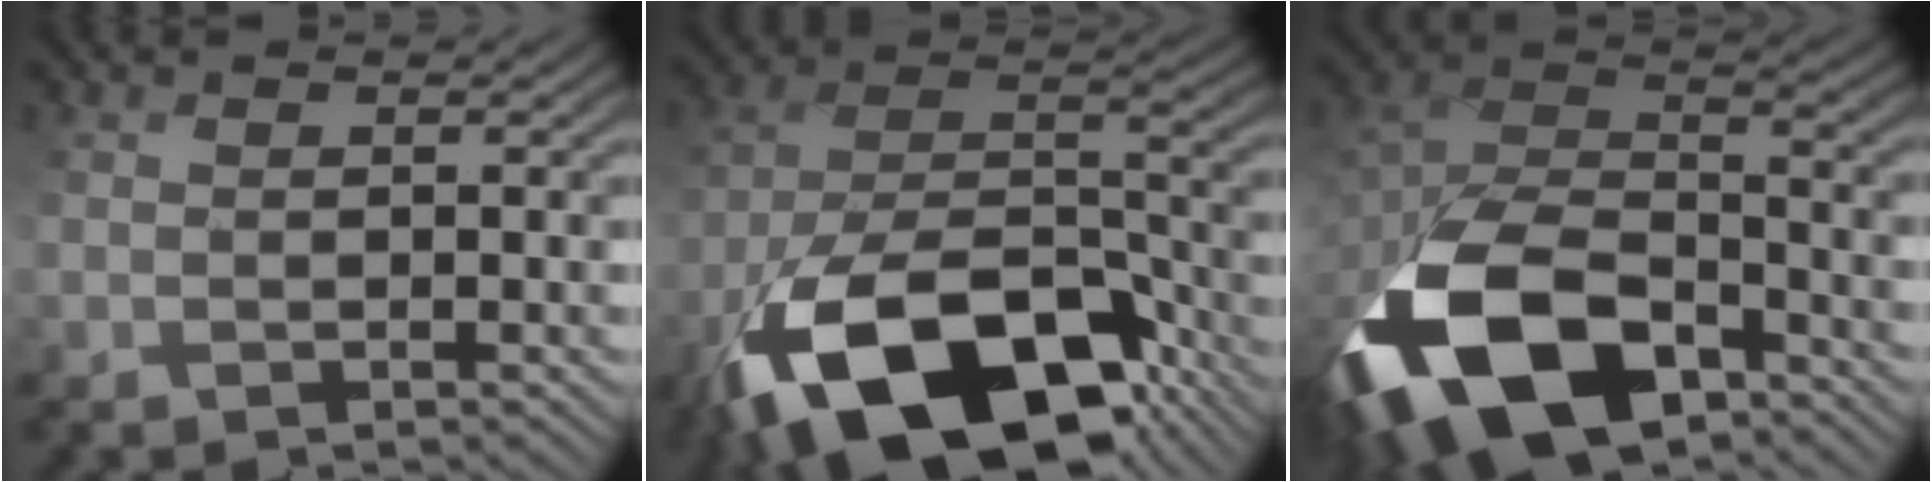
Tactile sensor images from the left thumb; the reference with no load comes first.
{"total": 18.8, "force": [-11.3, 9.1, 12.0], "torque": [-0.236, -0.041, -0.170]}
{"total": 15.8, "force": [-9.1, 8.0, 10.2], "torque": [-0.217, -0.033, -0.165]}